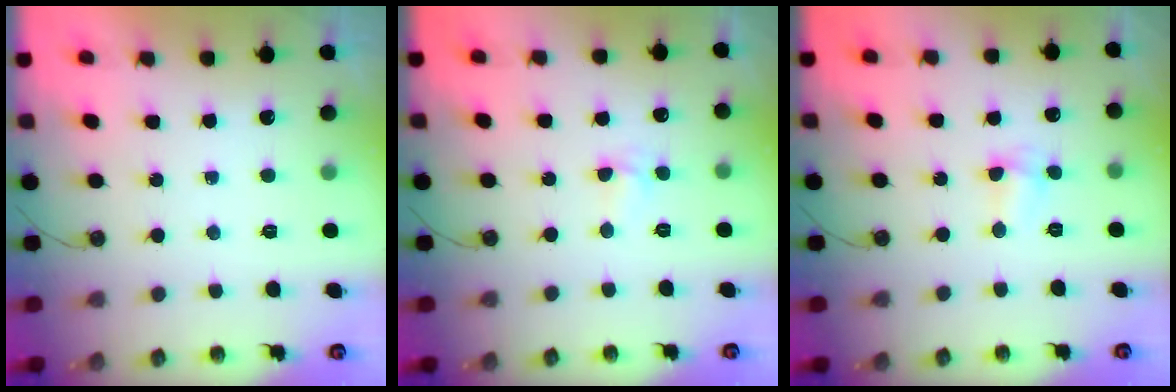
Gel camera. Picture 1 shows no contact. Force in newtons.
{"total": 3.6, "press": 3.6, "slide": 0.4}
{"total": 2.6, "press": 2.5, "slide": 0.6}